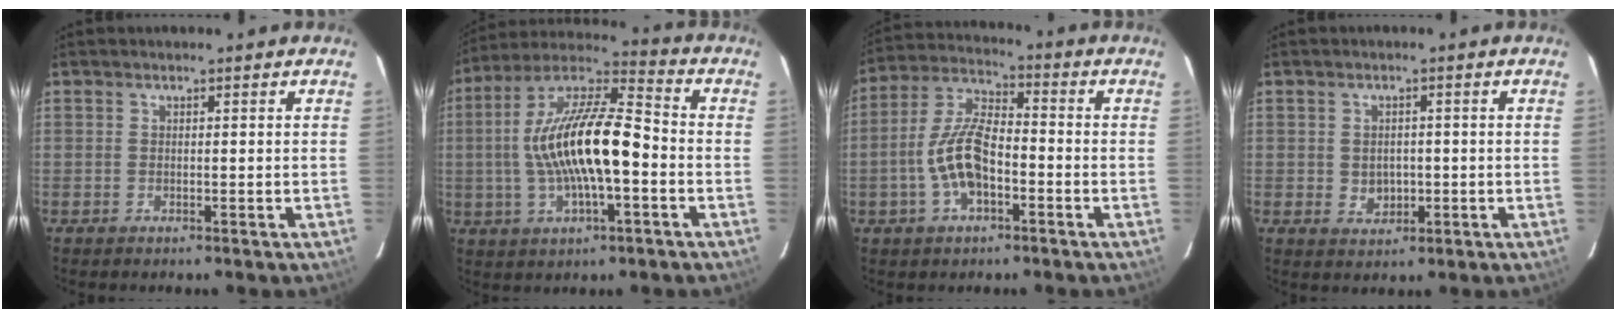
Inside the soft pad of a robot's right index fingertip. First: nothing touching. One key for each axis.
{"total": 17.6, "fx": -2.2, "fy": 5.3, "fz": 16.6, "tx": -0.314, "ty": 0.012, "tz": -0.044}
{"total": 10.9, "fx": -3.4, "fy": 4.8, "fz": 9.2, "tx": -0.195, "ty": 0.010, "tz": -0.064}
{"total": 3.8, "fx": -0.5, "fy": 3.2, "fz": 1.9, "tx": -0.035, "ty": 0.002, "tz": 0.001}